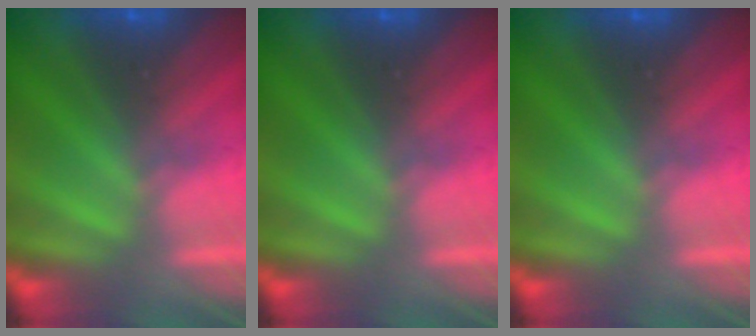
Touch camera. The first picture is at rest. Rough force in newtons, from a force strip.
{"total": 0.0}
{"total": 0.0}